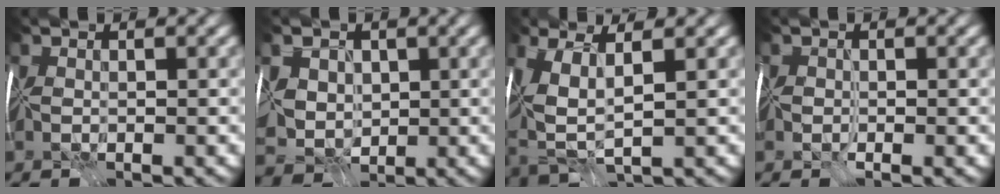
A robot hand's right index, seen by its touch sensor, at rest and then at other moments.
{"total": 4.9, "force": [1.0, 4.1, 2.5], "torque": [-0.043, 0.011, 0.009]}
{"total": 6.1, "force": [1.2, 2.5, 5.4], "torque": [-0.143, -0.009, 0.034]}
{"total": 1.0, "force": [-1.0, 0.1, -0.1], "torque": [0.006, -0.008, -0.013]}